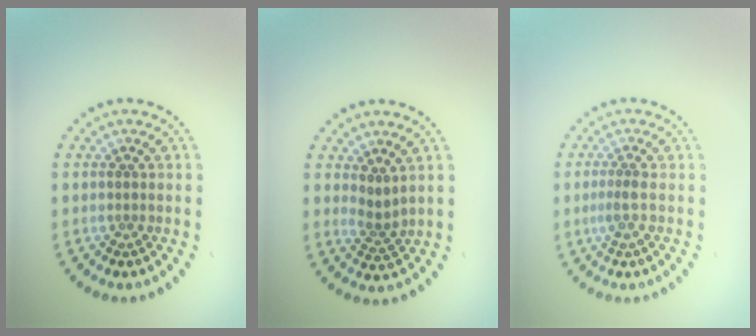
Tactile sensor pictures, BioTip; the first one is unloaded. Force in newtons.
{"total": 1.9, "press": 1.3, "slide": 1.5}
{"total": 1.5, "press": 1.1, "slide": 1.1}